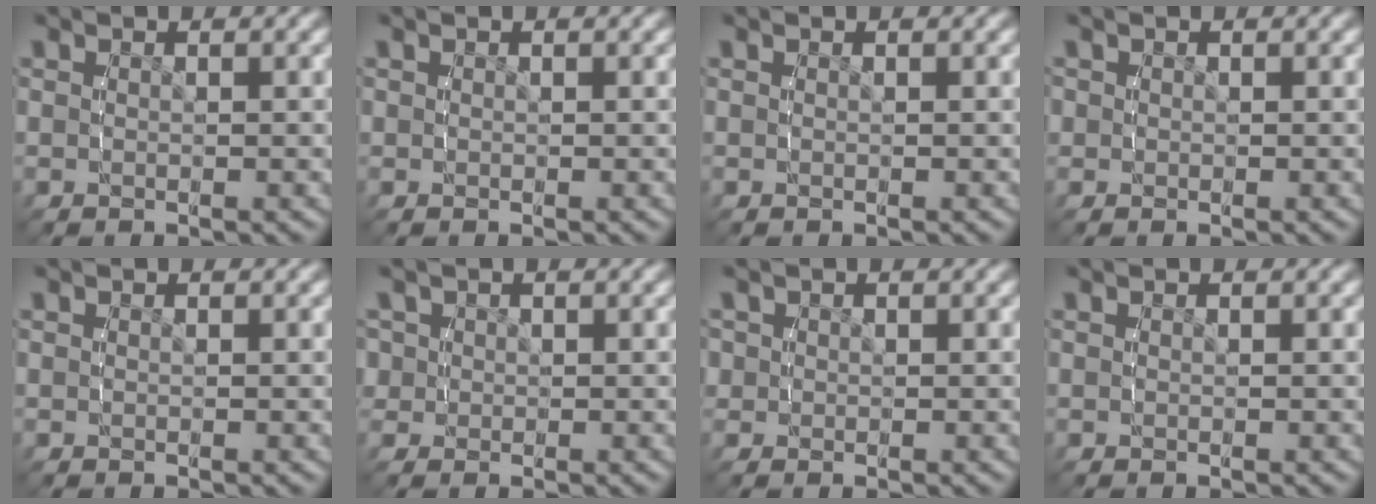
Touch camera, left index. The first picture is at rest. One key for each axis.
{"total": 0.0}
{"total": 0.0}
{"total": 0.8, "fx": 0.1, "fy": 0.8, "fz": -0.1, "tx": -0.003, "ty": -0.001, "tz": -0.001}
{"total": 0.0}
{"total": 2.7, "fx": 0.4, "fy": 2.6, "fz": 0.7, "tx": -0.030, "ty": -0.002, "tz": 0.000}
{"total": 1.7, "fx": 0.3, "fy": 1.7, "fz": 0.2, "tx": -0.017, "ty": -0.002, "tz": 0.000}
{"total": 0.0}